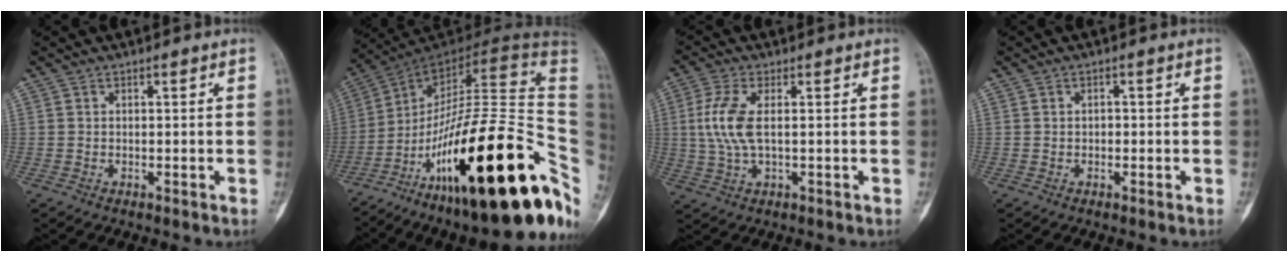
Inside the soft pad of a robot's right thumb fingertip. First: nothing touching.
{"total": 35.8, "force": [-12.7, 11.4, 31.4], "torque": [-0.388, 0.085, -0.199]}
{"total": 7.4, "force": [0.7, 2.8, 6.8], "torque": [-0.176, 0.005, 0.015]}
{"total": 0.8, "force": [-0.1, 0.6, 0.4], "torque": [0.002, 0.003, -0.004]}